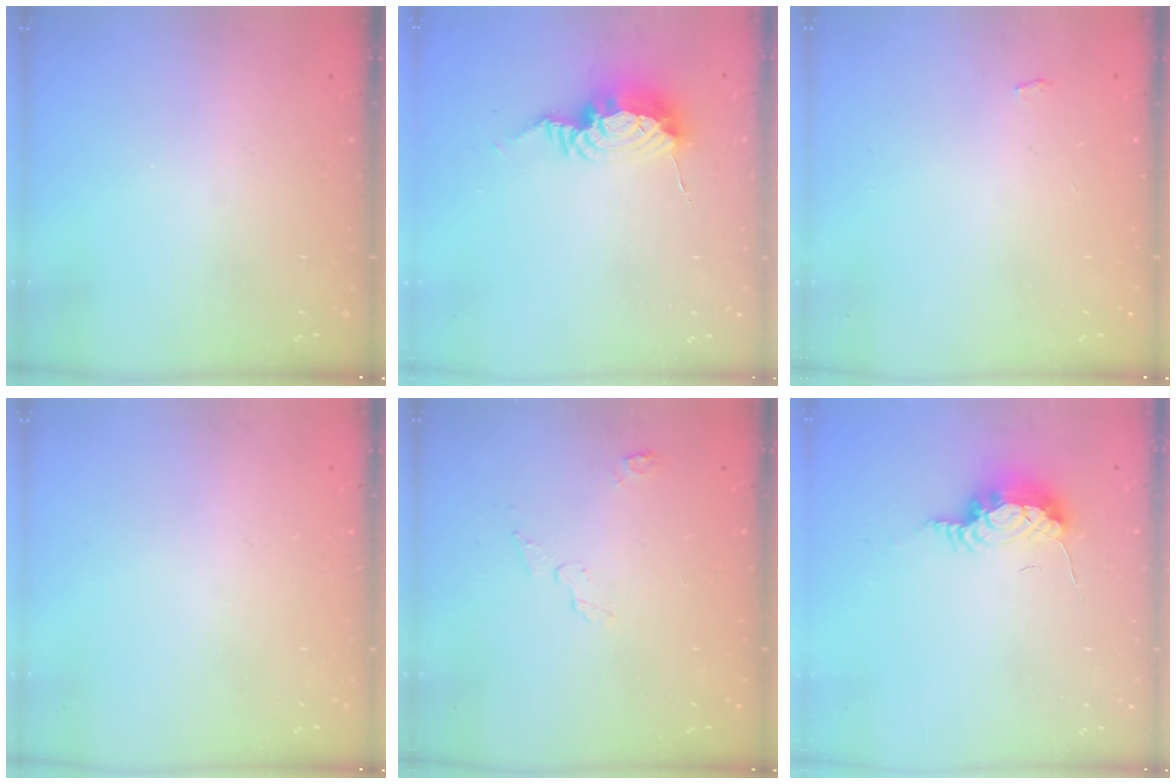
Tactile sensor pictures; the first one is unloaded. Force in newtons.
{"total": 10.5, "press": 10.4, "slide": 1.1}
{"total": 2.8, "press": 2.8, "slide": 0.3}
{"total": 0.0}
{"total": 4.6, "press": 4.6, "slide": 0.4}
{"total": 11.5, "press": 9.0, "slide": 7.2}